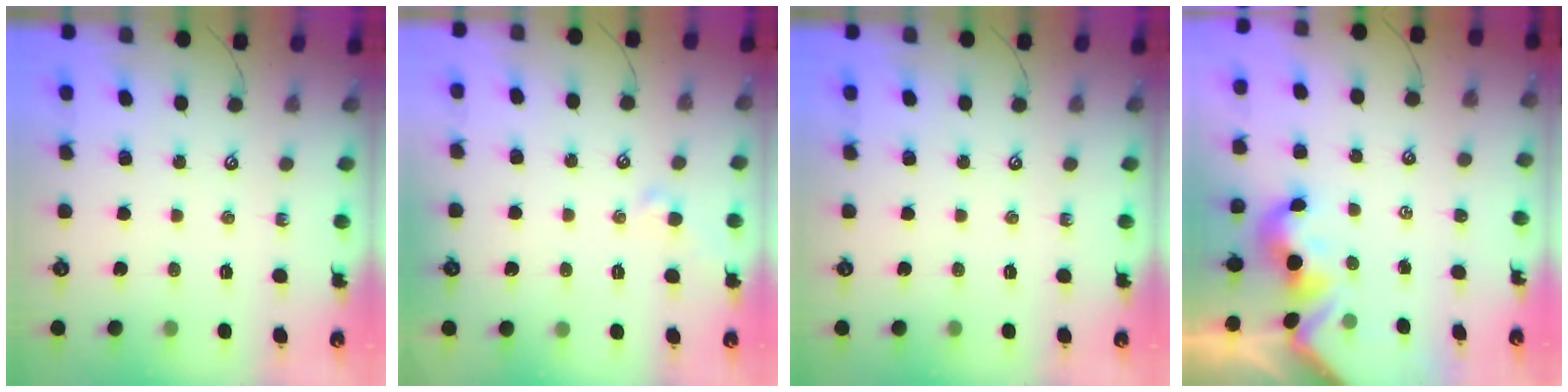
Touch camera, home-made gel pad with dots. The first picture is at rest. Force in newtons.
{"total": 2.0, "press": 2.0, "slide": 0.4}
{"total": 0.0}
{"total": 1.9, "press": 1.8, "slide": 0.6}